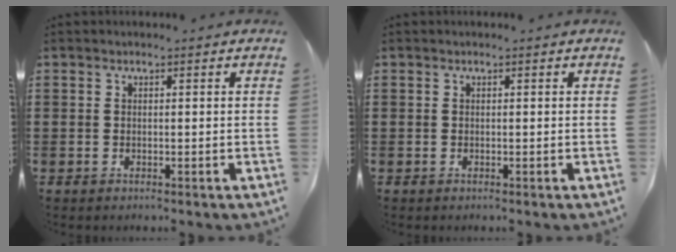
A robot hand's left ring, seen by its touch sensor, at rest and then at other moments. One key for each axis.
{"total": 0.0}